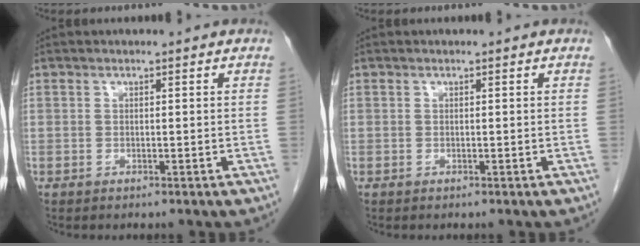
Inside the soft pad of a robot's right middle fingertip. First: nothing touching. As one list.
[{"total": 0.0}]